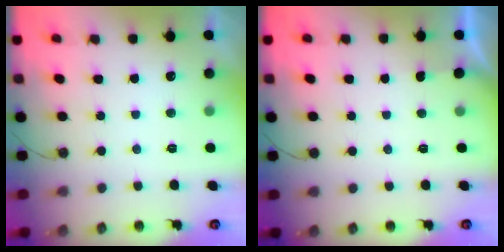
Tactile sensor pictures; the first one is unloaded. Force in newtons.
{"total": 0.7, "press": 0.7, "slide": 0.1}